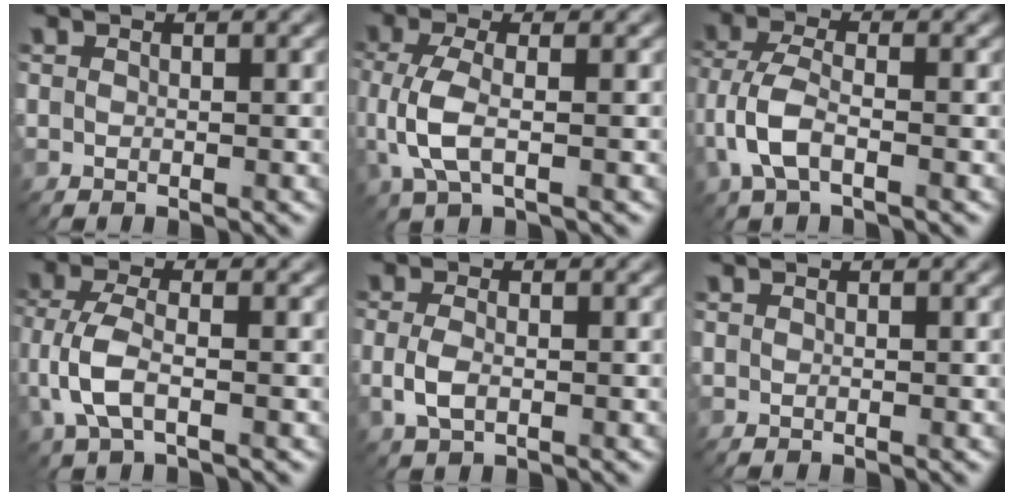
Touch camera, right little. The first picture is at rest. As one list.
[{"total": 4.5, "force": [-0.6, 1.9, 4.1], "torque": [-0.106, -0.004, -0.012]}, {"total": 4.6, "force": [-1.7, 2.0, 3.7], "torque": [-0.092, 0.004, -0.040]}, {"total": 4.5, "force": [-1.3, 1.9, 3.8], "torque": [-0.096, 0.002, -0.029]}, {"total": 2.3, "force": [-0.5, 1.2, 1.9], "torque": [-0.046, -0.003, -0.011]}, {"total": 0.0}]